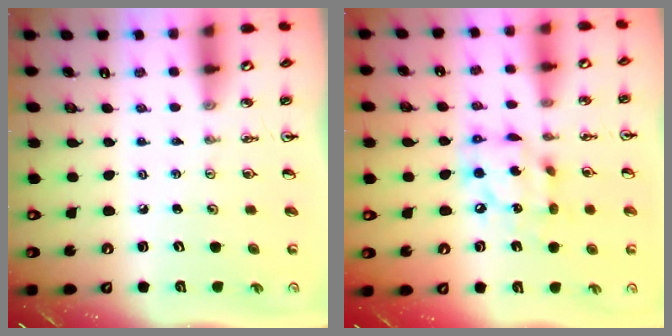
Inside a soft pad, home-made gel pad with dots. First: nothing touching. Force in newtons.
{"total": 12.5, "press": 12.5, "slide": 0.9}